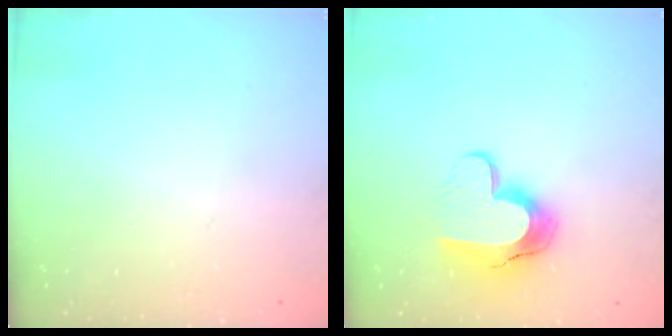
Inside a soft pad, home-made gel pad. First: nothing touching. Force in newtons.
{"total": 12.7, "press": 12.7, "slide": 0.9}